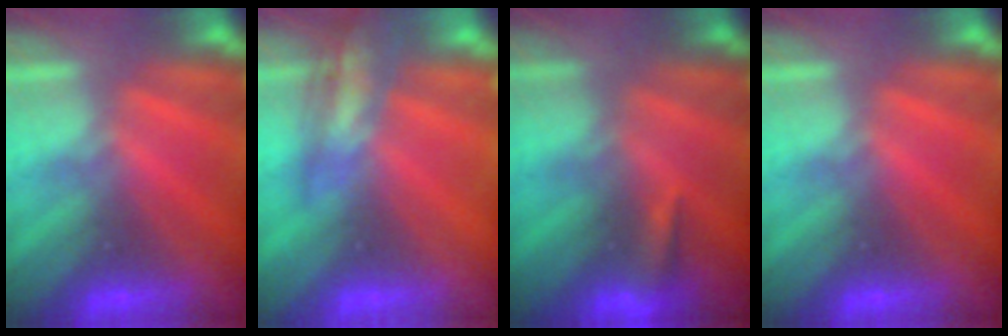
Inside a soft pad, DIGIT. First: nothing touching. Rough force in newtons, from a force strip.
{"total": 2.4}
{"total": 5.0}
{"total": 0.0}